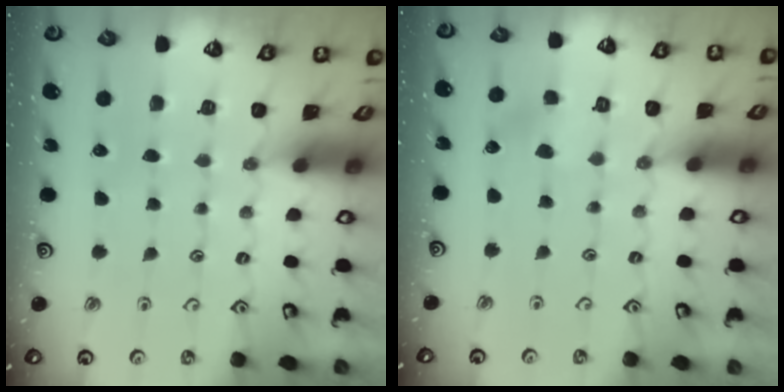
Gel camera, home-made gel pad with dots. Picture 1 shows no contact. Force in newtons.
{"total": 2.5, "press": 2.5, "slide": 0.4}